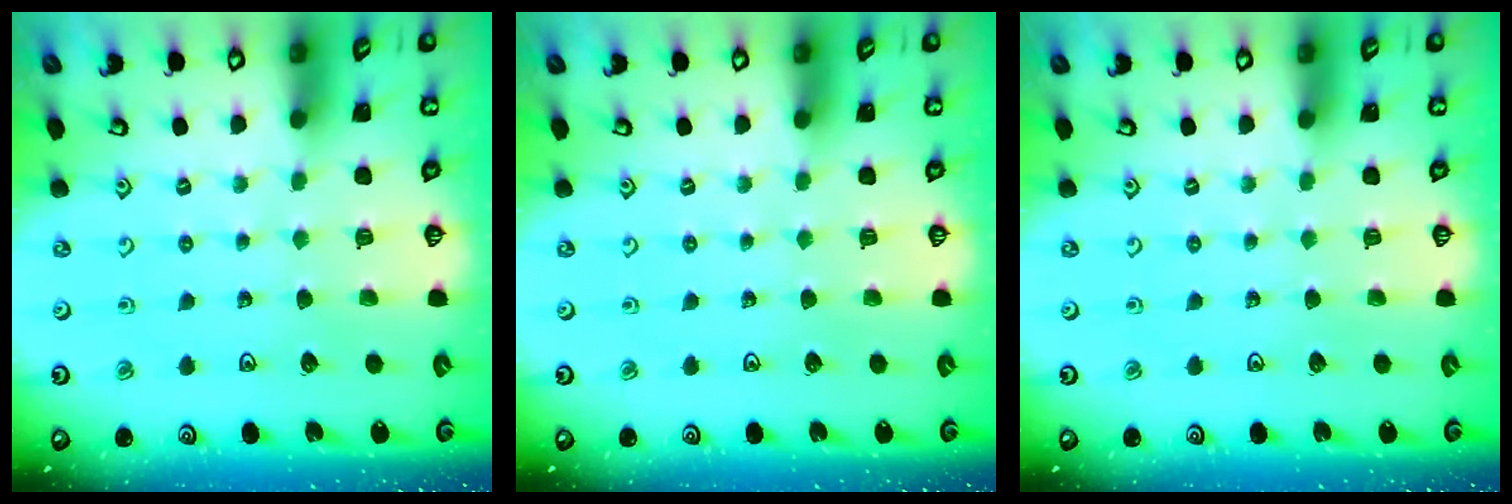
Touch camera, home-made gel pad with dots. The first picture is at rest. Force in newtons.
{"total": 0.0}
{"total": 0.0}